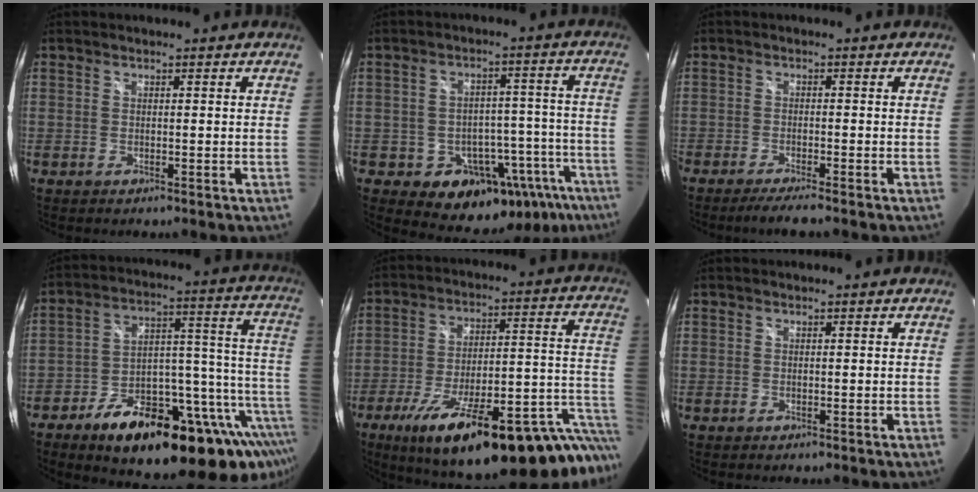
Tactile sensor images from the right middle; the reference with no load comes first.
{"total": 17.1, "force": [-10.7, 9.7, 9.1], "torque": [-0.123, 0.011, -0.129]}
{"total": 4.0, "force": [-3.4, -0.4, 2.1], "torque": [-0.052, -0.008, -0.060]}
{"total": 30.2, "force": [-16.3, 11.4, 22.7], "torque": [-0.297, 0.012, -0.226]}
{"total": 31.0, "force": [-20.3, 6.2, 22.5], "torque": [-0.291, -0.037, -0.290]}
{"total": 0.0}